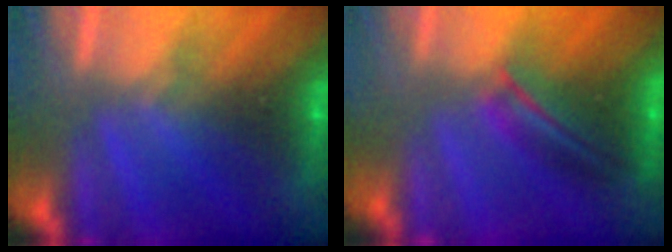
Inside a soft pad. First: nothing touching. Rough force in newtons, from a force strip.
{"total": 6.6}